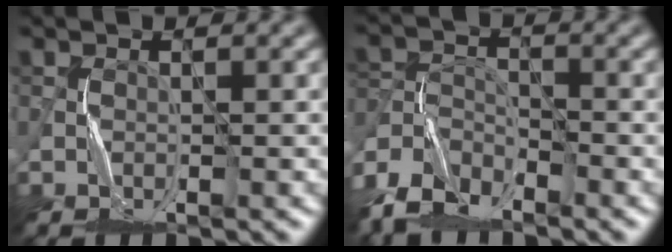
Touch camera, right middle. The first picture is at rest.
{"total": 5.9, "force": [-4.7, 2.5, 2.5], "torque": [-0.055, -0.006, -0.105]}